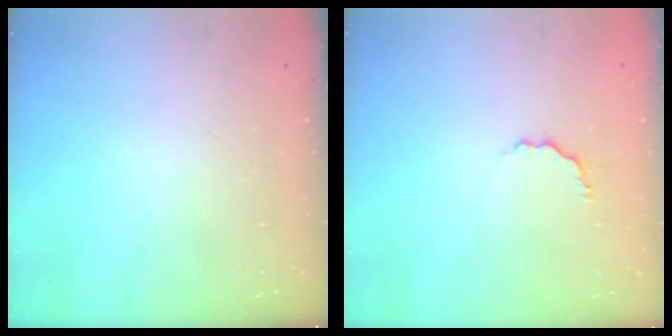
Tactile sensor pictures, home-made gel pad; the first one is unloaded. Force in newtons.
{"total": 3.2, "press": 3.1, "slide": 0.5}